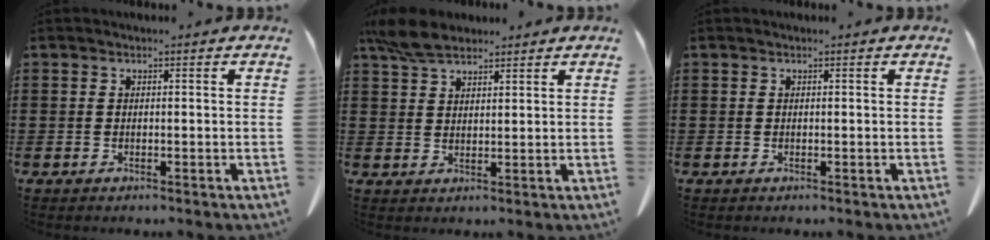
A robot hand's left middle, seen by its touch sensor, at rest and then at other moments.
{"total": 5.8, "force": [4.6, 2.1, 2.9], "torque": [-0.070, -0.002, 0.089]}
{"total": 0.0}